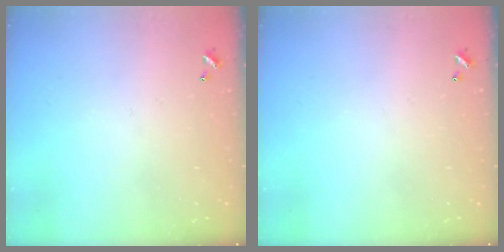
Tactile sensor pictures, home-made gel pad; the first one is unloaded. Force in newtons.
{"total": 0.0}